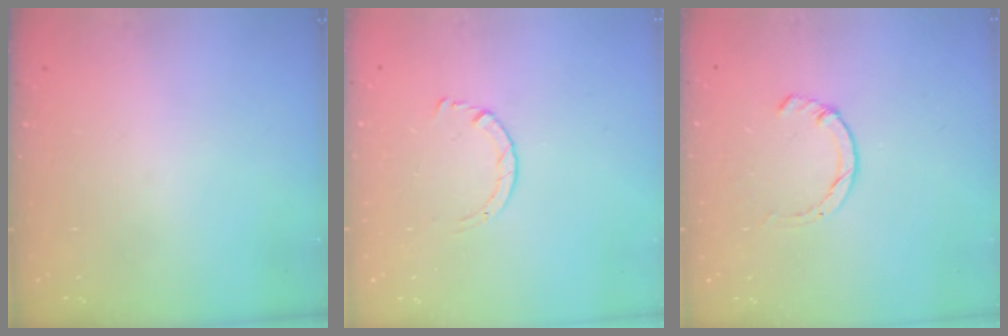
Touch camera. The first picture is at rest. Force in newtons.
{"total": 1.7, "press": 1.7, "slide": 0.2}
{"total": 2.3, "press": 2.3, "slide": 0.5}